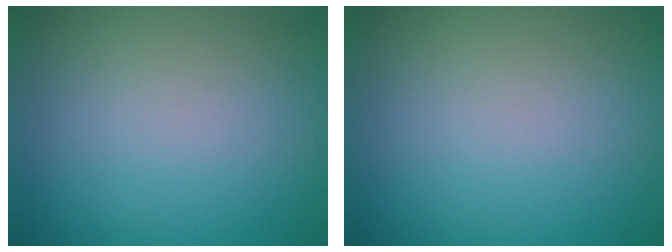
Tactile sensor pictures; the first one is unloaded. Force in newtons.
{"total": 0.0}